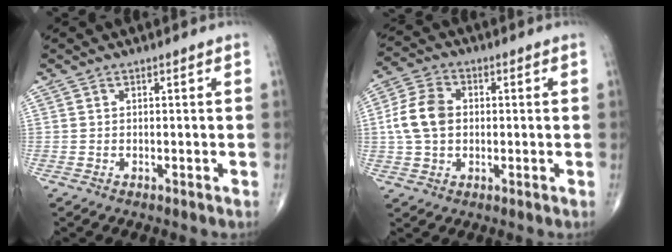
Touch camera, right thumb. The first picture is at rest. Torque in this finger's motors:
{"motor_torque": [0.16, 0.15, 0.29, -0.26, 0.18]}